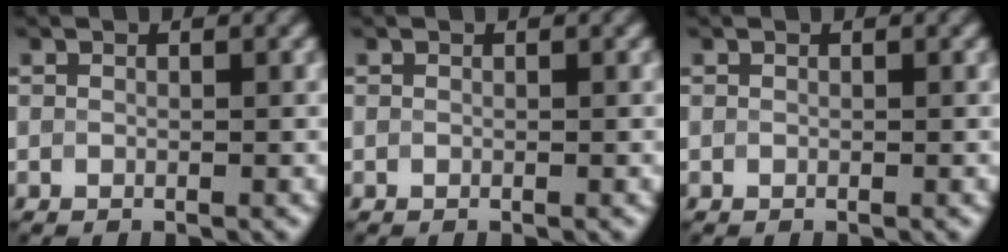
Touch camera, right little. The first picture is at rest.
{"total": 0.0}
{"total": 0.0}